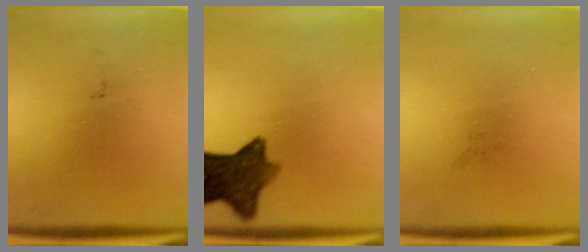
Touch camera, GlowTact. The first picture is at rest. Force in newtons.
{"total": 9.3}
{"total": 0.0}